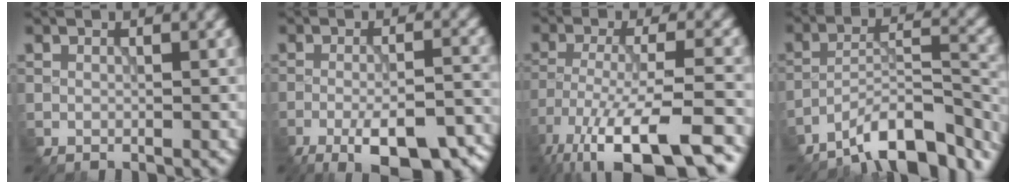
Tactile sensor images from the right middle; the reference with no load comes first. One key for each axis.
{"total": 9.8, "fx": -6.0, "fy": 3.2, "fz": 7.1, "tx": -0.114, "ty": -0.009, "tz": -0.083}
{"total": 13.0, "fx": -9.0, "fy": 3.4, "fz": 8.7, "tx": -0.175, "ty": -0.024, "tz": -0.142}
{"total": 9.8, "fx": -7.9, "fy": 2.7, "fz": 5.1, "tx": -0.069, "ty": 0.007, "tz": -0.141}